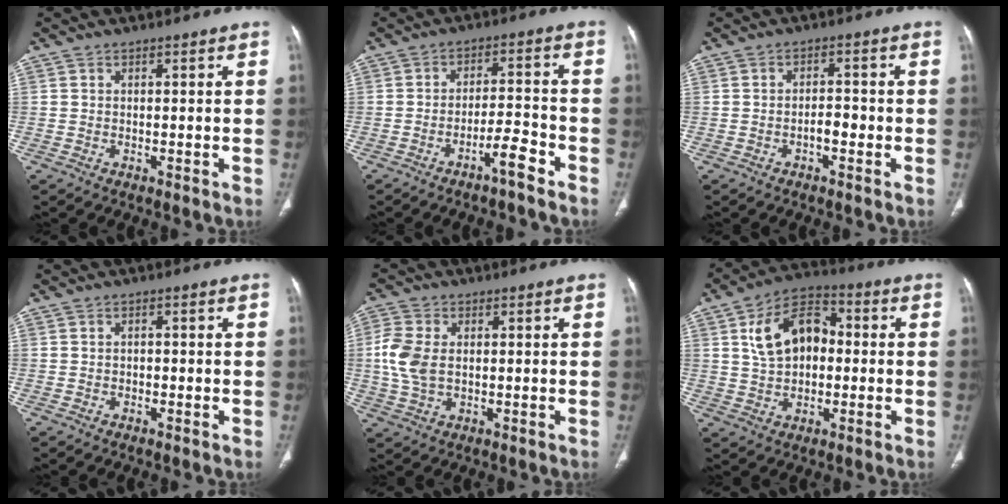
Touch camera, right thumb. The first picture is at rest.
{"total": 5.4, "force": [-3.8, 0.8, 3.8], "torque": [-0.067, 0.034, -0.062]}
{"total": 2.6, "force": [-1.0, 1.2, 2.0], "torque": [-0.025, 0.014, -0.017]}
{"total": 0.8, "force": [-0.2, 0.7, 0.4], "torque": [-0.002, 0.003, -0.005]}
{"total": 7.6, "force": [0.3, 5.0, 5.7], "torque": [-0.135, 0.006, 0.009]}
{"total": 13.0, "force": [1.8, 8.6, 9.5], "torque": [-0.140, 0.022, 0.025]}